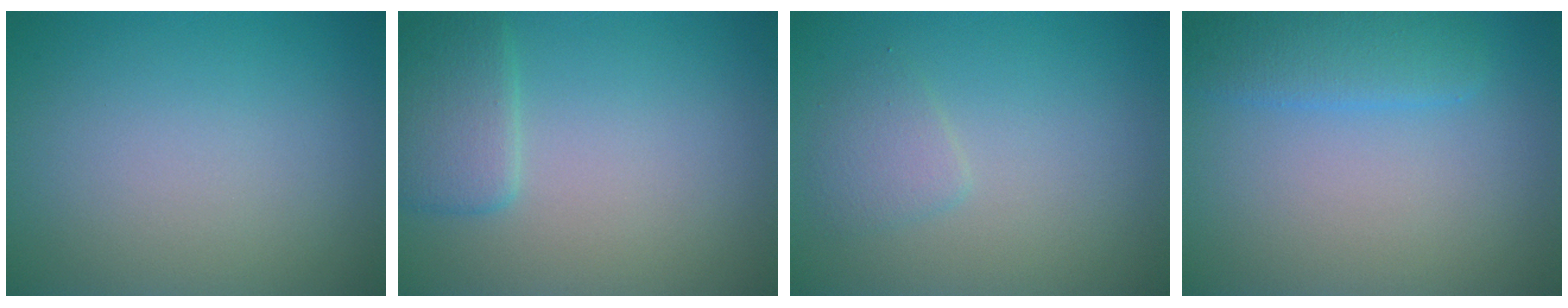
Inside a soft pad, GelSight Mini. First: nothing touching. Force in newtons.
{"total": 2.9, "press": 2.9, "slide": 0.1}
{"total": 1.6, "press": 1.6, "slide": 0.1}
{"total": 2.8, "press": 2.8, "slide": 0.1}